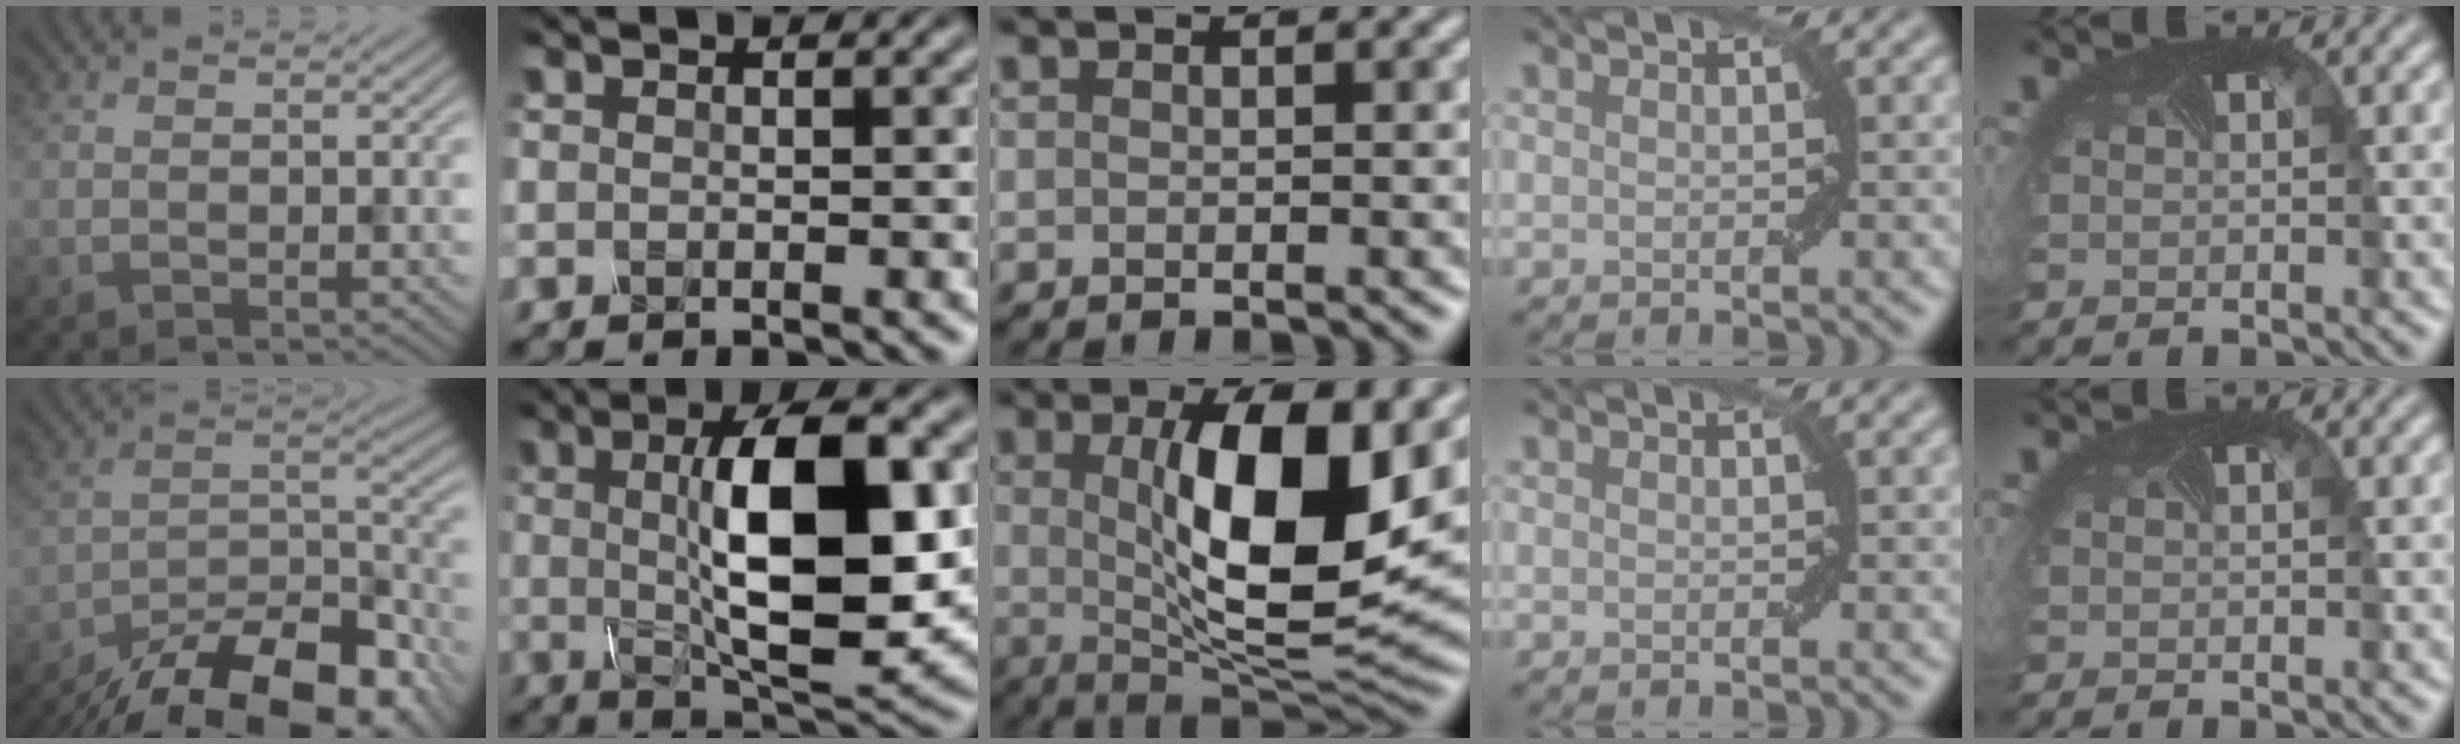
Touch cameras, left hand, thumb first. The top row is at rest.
{"thumb": {"total": 17.6, "force": [-13.7, 6.3, 8.9], "torque": [-0.163, -0.024, -0.207]}, "index": {"total": 11.6, "force": [1.3, 3.7, 10.9], "torque": [-0.165, 0.003, 0.026]}, "middle": {"total": 11.9, "force": [1.8, 3.7, 11.2], "torque": [-0.171, -0.009, 0.035]}}